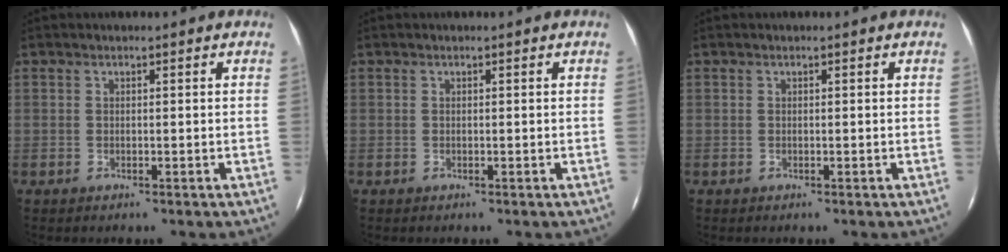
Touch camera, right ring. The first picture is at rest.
{"total": 0.0}
{"total": 0.0}